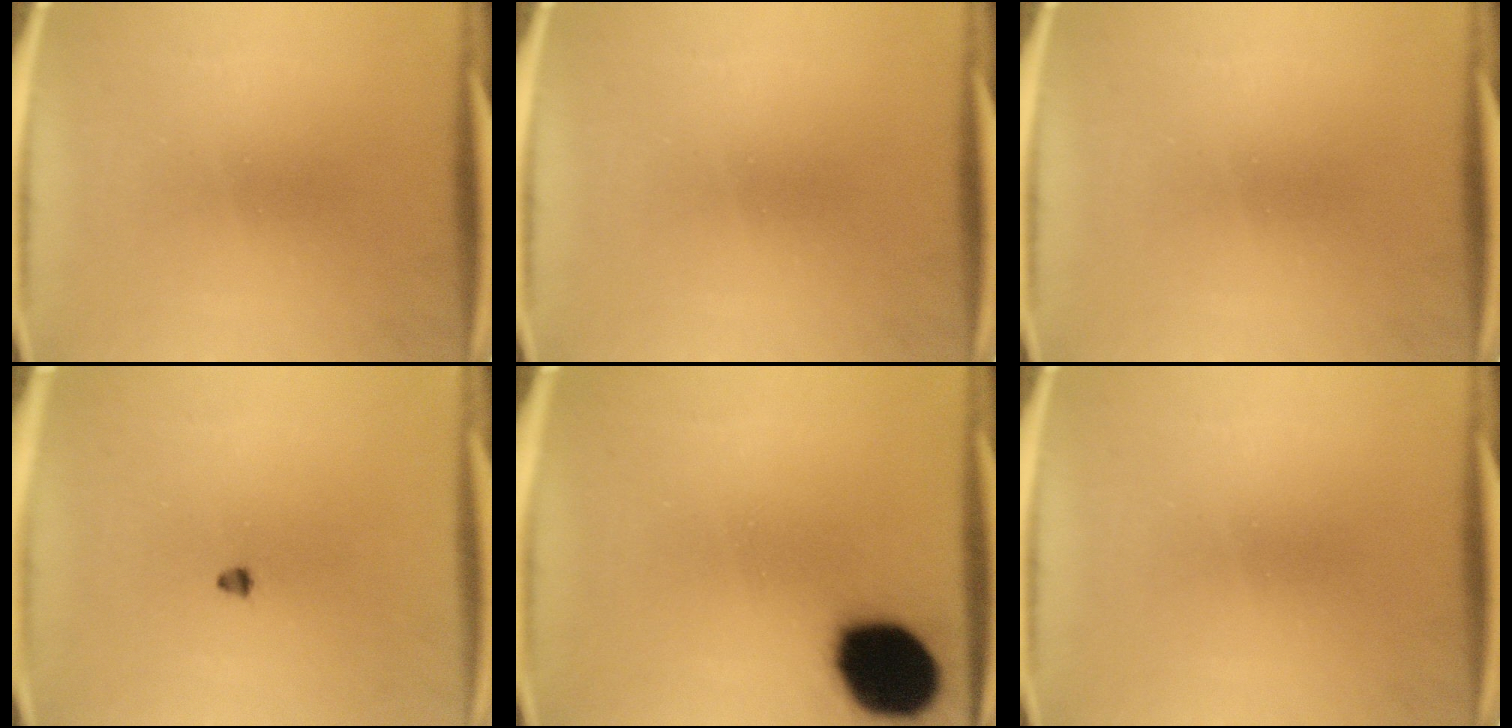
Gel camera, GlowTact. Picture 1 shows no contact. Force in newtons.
{"total": 0.0}
{"total": 0.0}
{"total": 1.1}
{"total": 19.0}
{"total": 0.0}